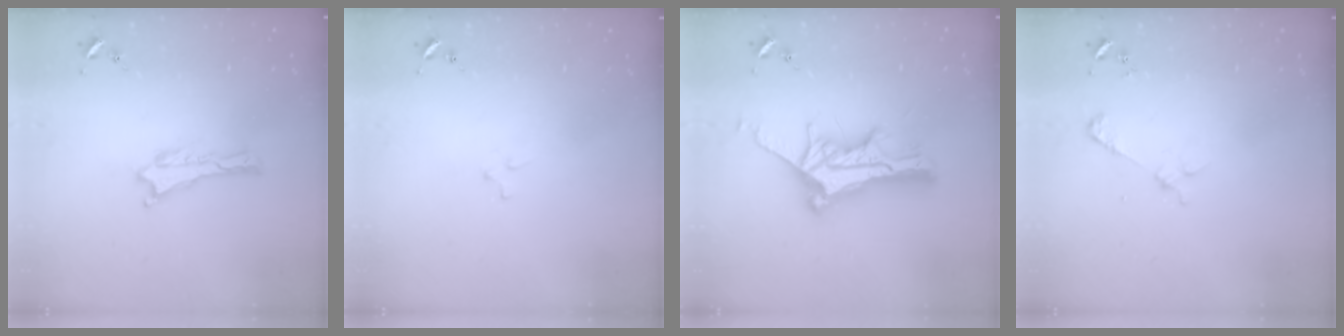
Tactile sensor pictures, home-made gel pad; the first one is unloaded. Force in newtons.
{"total": 2.1, "press": 2.1, "slide": 0.2}
{"total": 12.2, "press": 12.1, "slide": 1.1}
{"total": 2.2, "press": 2.2, "slide": 0.2}